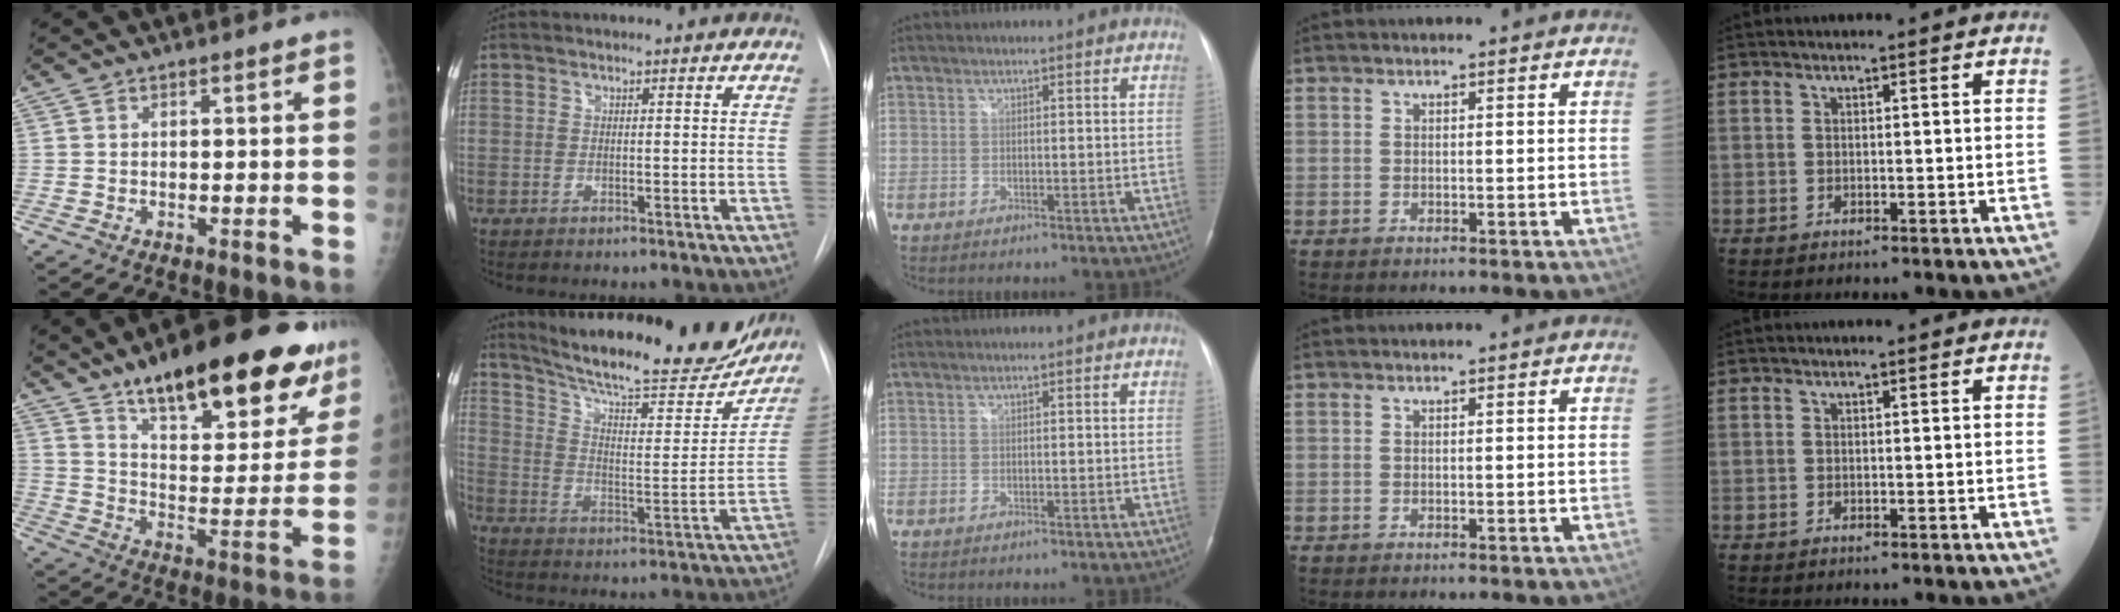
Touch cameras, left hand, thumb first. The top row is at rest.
{"thumb": {"total": 28.6, "force": [19.2, 9.3, 19.1], "torque": [-0.232, -0.066, 0.284]}, "index": {"total": 24.9, "force": [21.6, 4.3, 11.6], "torque": [-0.179, -0.039, 0.298]}}